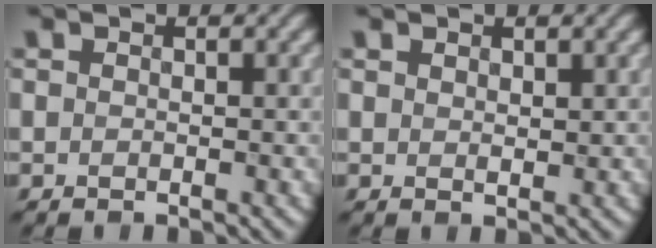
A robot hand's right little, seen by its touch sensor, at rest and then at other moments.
{"total": 1.0, "force": [0.7, 0.3, 0.5], "torque": [-0.010, -0.003, 0.017]}